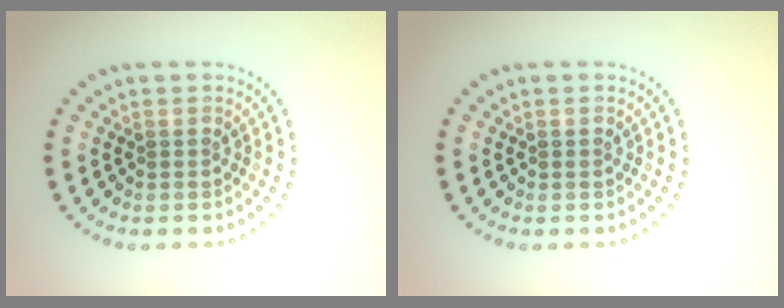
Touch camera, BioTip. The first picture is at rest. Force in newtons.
{"total": 0.0}